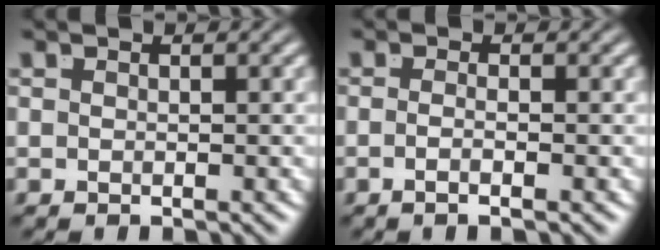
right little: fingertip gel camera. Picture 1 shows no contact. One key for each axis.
{"total": 1.9, "fx": -1.3, "fy": -0.8, "fz": 1.2, "tx": -0.024, "ty": -0.007, "tz": -0.020}